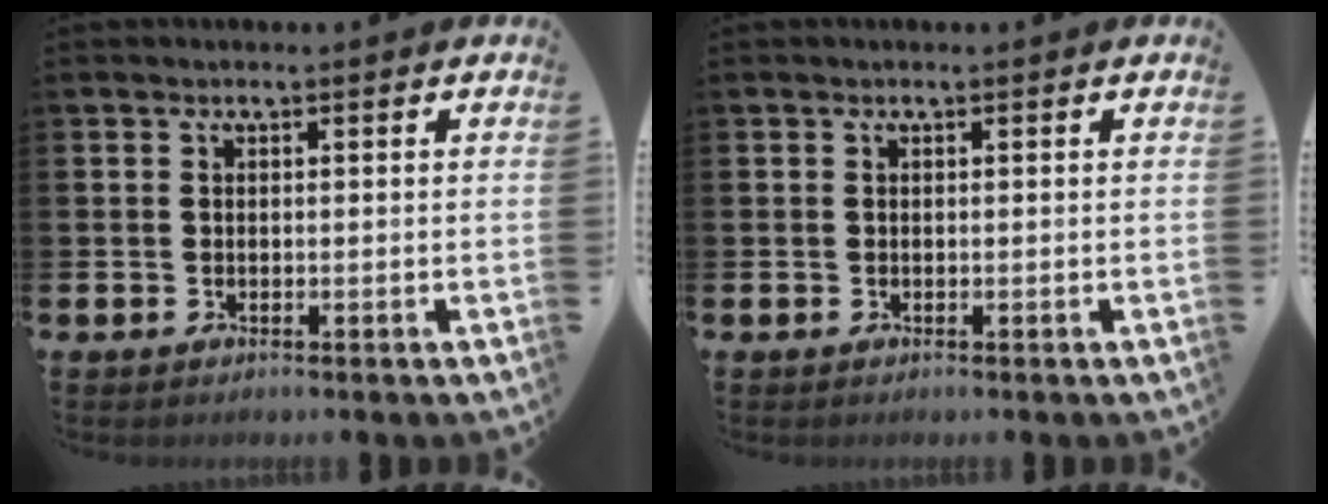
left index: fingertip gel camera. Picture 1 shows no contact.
{"total": 0.0}